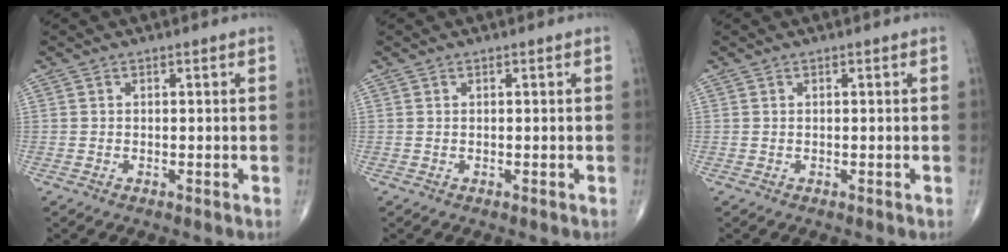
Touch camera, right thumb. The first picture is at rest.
{"total": 0.0}
{"total": 0.0}